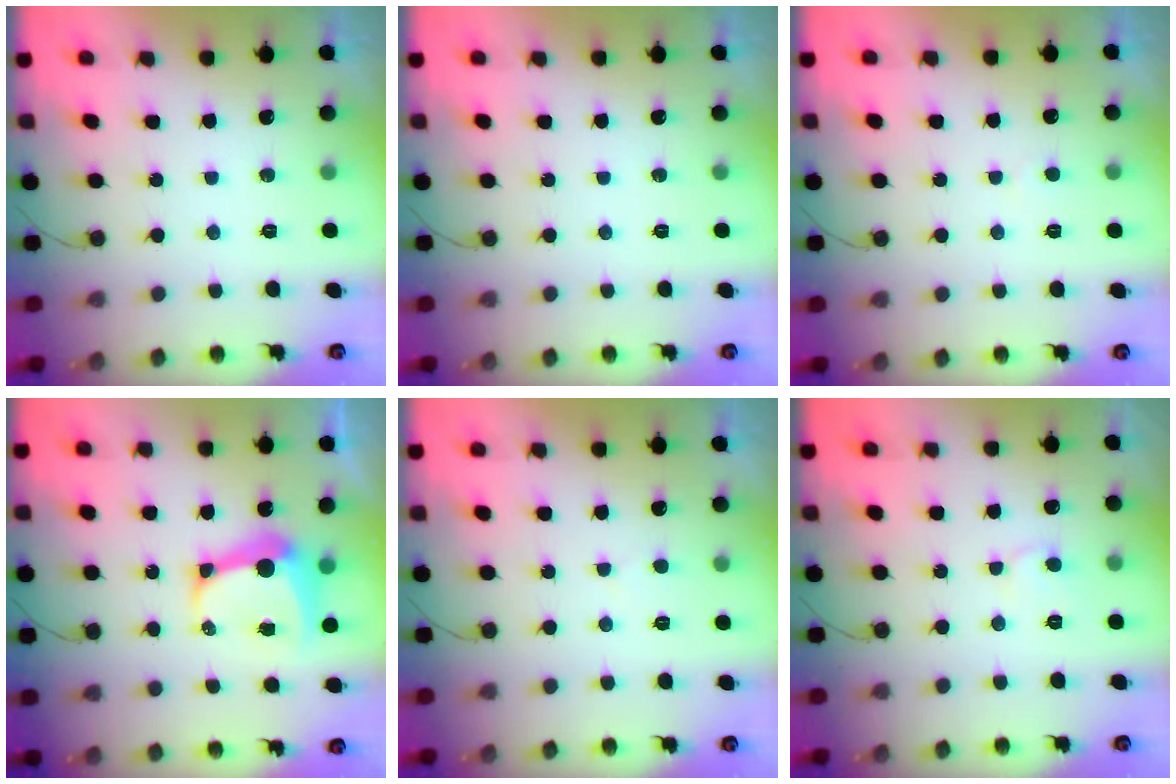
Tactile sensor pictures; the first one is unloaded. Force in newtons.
{"total": 0.0}
{"total": 2.6, "press": 2.6, "slide": 0.3}
{"total": 9.7, "press": 9.6, "slide": 1.0}
{"total": 2.7, "press": 2.7, "slide": 0.2}
{"total": 5.8, "press": 5.8, "slide": 0.4}